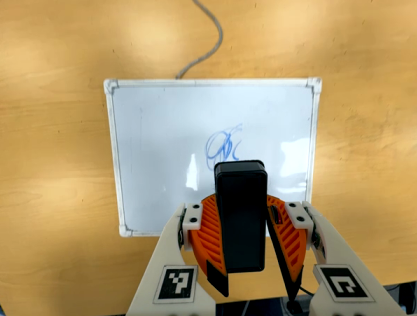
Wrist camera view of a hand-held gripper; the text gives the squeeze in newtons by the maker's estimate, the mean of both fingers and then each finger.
{"total": 8.0, "left": 8.7, "right": 7.3}